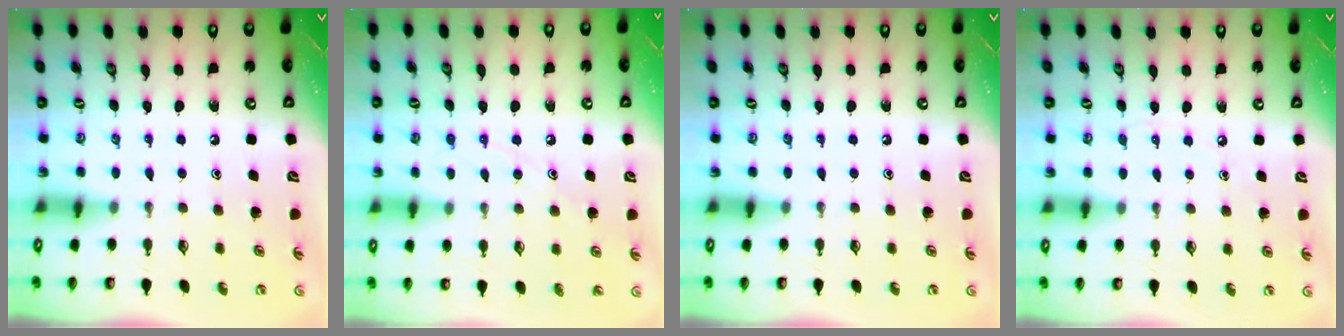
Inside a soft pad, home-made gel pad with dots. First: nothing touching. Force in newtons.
{"total": 7.6, "press": 7.6, "slide": 0.4}
{"total": 0.0}
{"total": 3.7, "press": 3.6, "slide": 0.9}